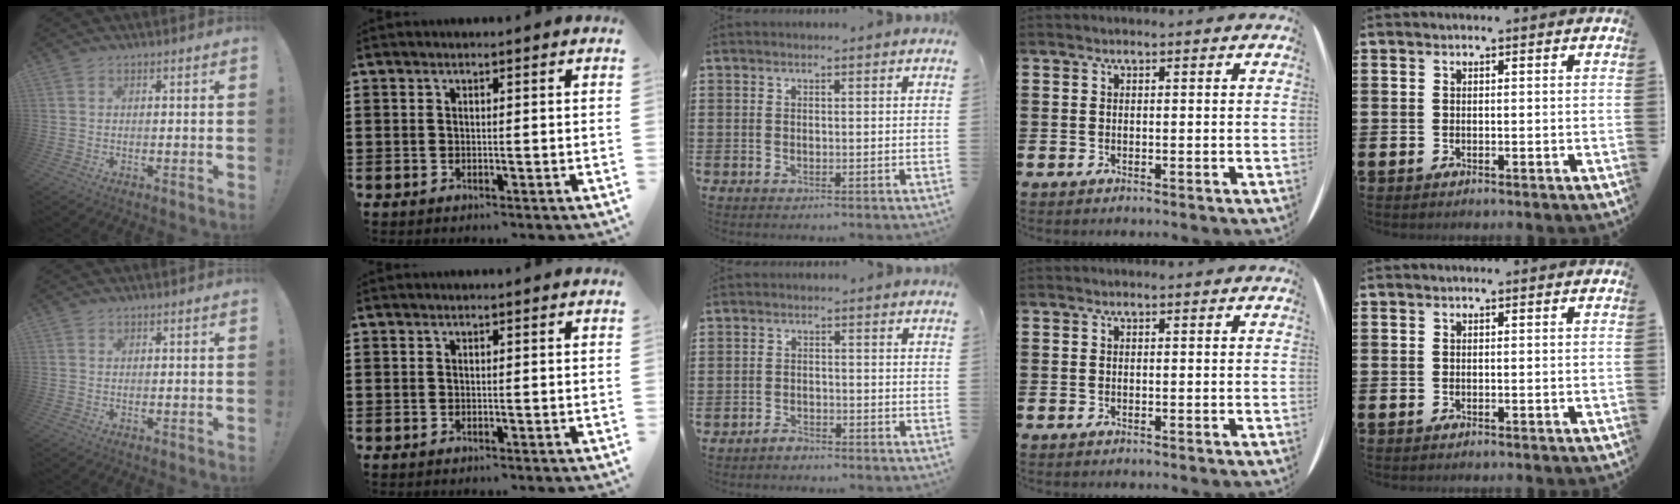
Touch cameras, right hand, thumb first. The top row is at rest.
{"thumb": {"total": 0.5, "force": [0.4, 0.3, -0.1], "torque": [0.009, -0.004, 0.007]}, "middle": {"total": 2.0, "force": [-1.9, 0.5, 0.3], "torque": [-0.011, 0.001, -0.038]}}